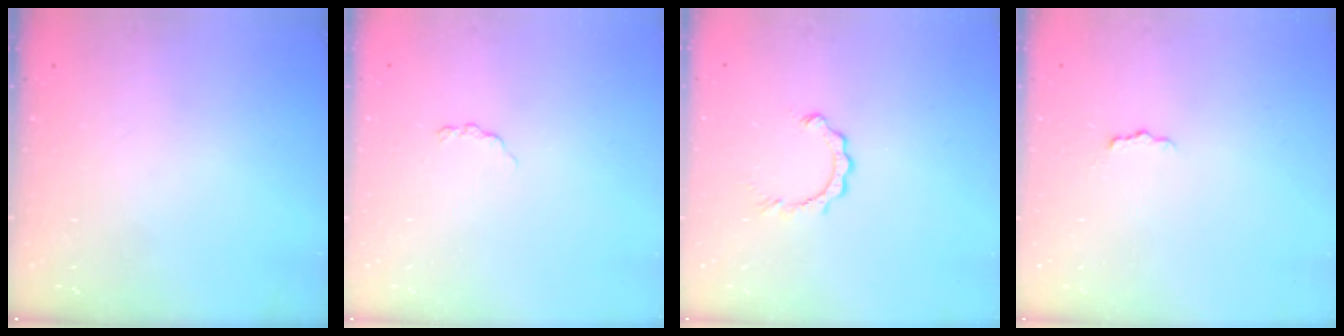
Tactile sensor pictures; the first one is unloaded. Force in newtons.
{"total": 2.9, "press": 2.8, "slide": 0.4}
{"total": 2.8, "press": 2.8, "slide": 0.3}
{"total": 2.9, "press": 2.9, "slide": 0.3}